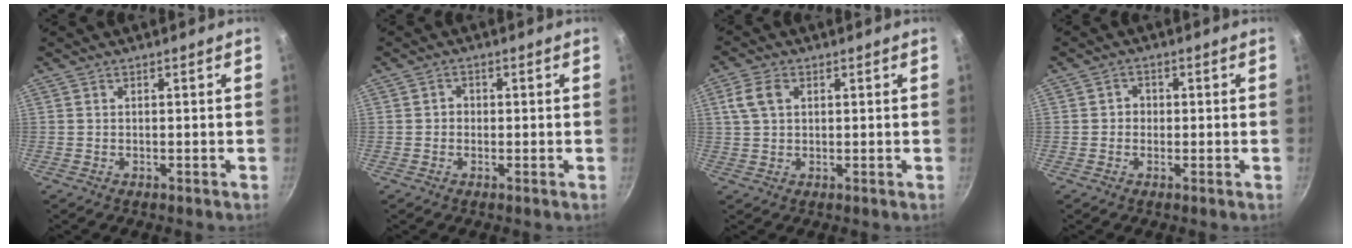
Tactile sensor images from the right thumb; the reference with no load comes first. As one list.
[{"total": 1.7, "force": [-0.3, 1.5, 0.7], "torque": [-0.005, 0.005, -0.007]}, {"total": 5.0, "force": [1.5, 3.4, 3.4], "torque": [-0.062, 0.007, 0.025]}, {"total": 2.2, "force": [-0.2, 2.0, 0.8], "torque": [0.001, 0.006, -0.006]}]